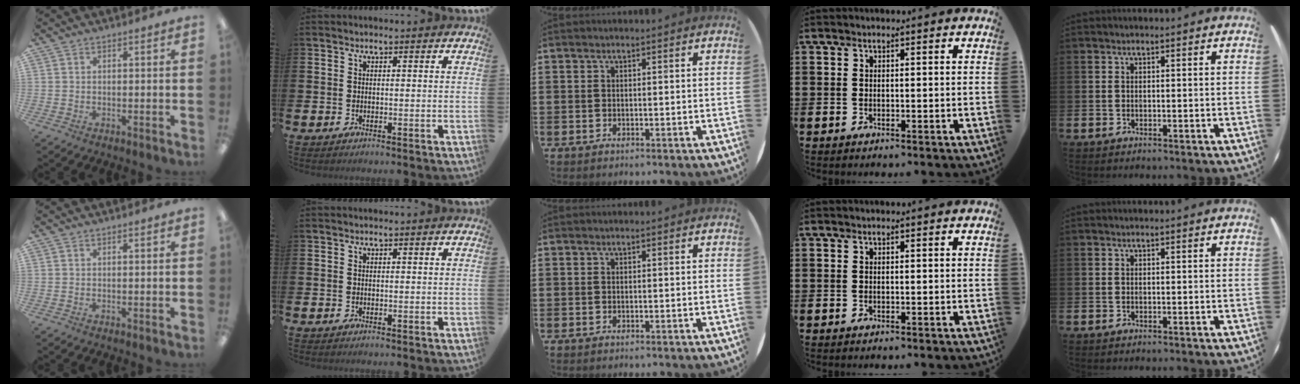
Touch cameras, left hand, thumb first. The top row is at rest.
{}